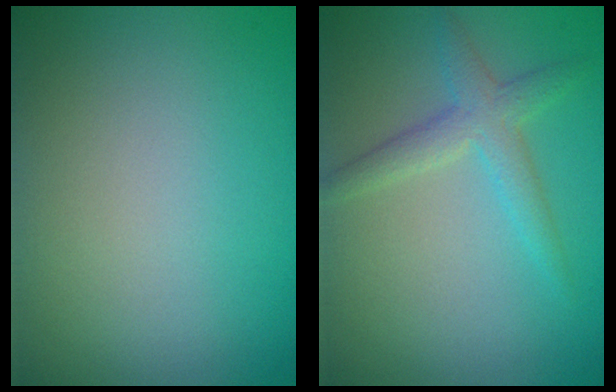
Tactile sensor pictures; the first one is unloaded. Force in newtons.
{"total": 2.6, "press": 2.6, "slide": 0.0}